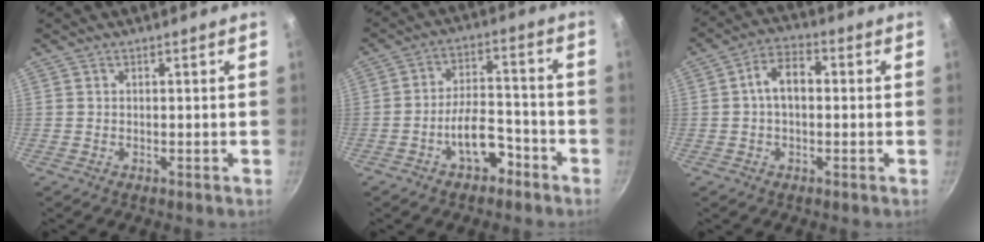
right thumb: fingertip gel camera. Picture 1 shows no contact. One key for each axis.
{"total": 8.6, "fx": -4.4, "fy": 4.6, "fz": 5.8, "tx": -0.086, "ty": 0.045, "tz": -0.075}
{"total": 7.0, "fx": 0.4, "fy": 4.2, "fz": 5.6, "tx": -0.093, "ty": 0.023, "tz": 0.000}